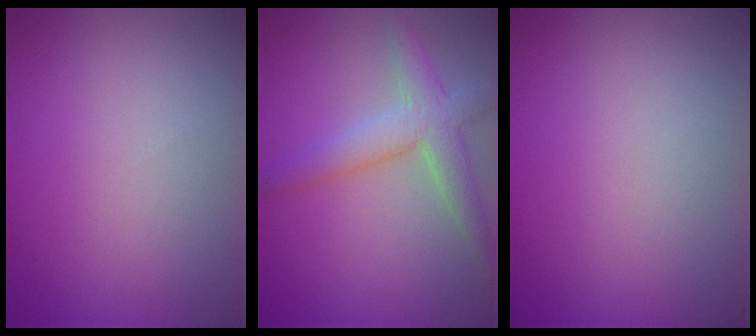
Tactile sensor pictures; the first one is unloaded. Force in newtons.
{"total": 4.3, "press": 4.3, "slide": 0.3}
{"total": 0.0}